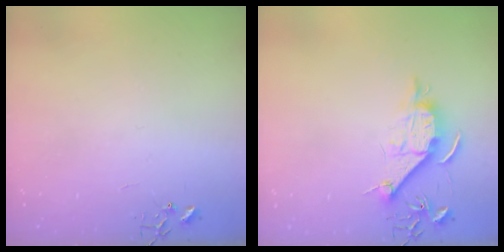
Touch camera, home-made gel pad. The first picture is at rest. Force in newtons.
{"total": 9.8, "press": 9.7, "slide": 0.9}